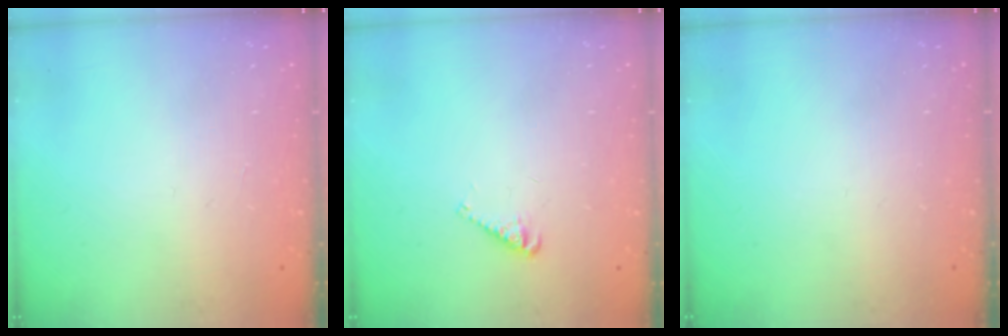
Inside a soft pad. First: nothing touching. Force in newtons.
{"total": 2.7, "press": 2.7, "slide": 0.4}
{"total": 0.0}